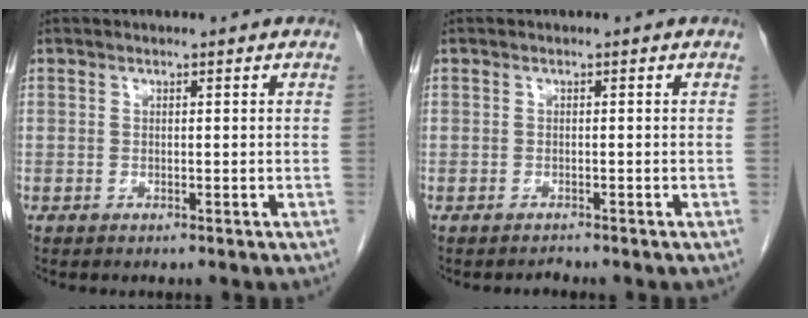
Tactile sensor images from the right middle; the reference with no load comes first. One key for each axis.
{"total": 0.6, "fx": -0.6, "fy": 0.0, "fz": -0.1, "tx": 0.002, "ty": -0.004, "tz": -0.010}